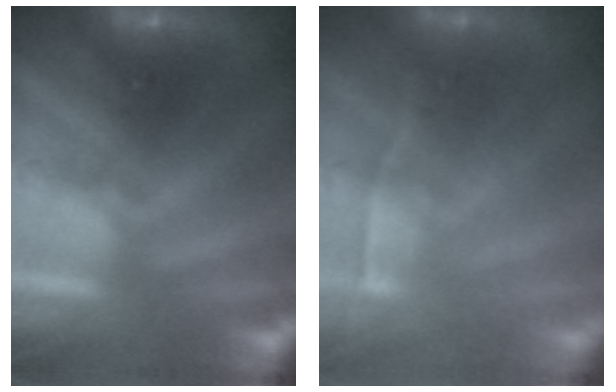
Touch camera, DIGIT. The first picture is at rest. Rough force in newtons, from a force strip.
{"total": 2.0}